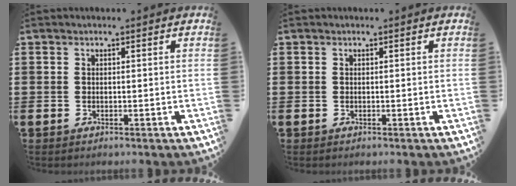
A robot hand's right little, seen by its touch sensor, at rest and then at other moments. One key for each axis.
{"total": 0.0}